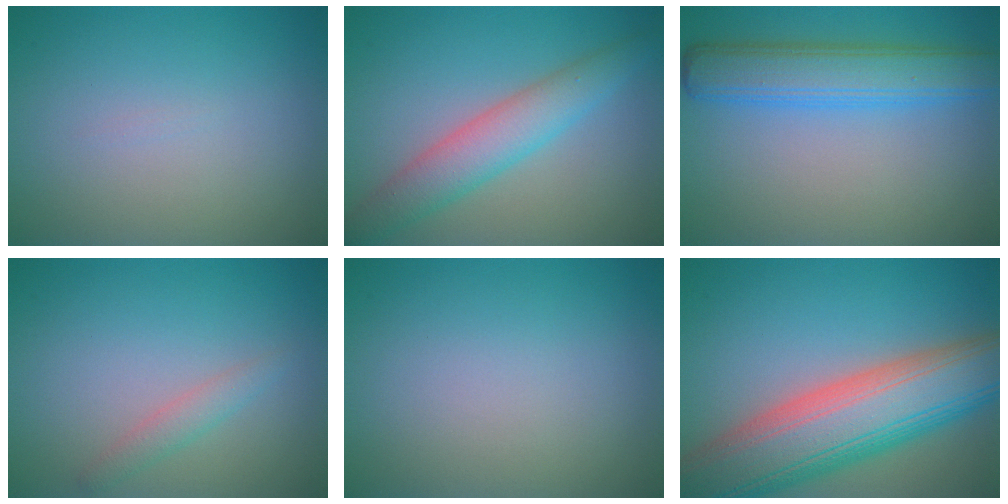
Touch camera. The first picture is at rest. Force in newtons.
{"total": 4.5, "press": 4.5, "slide": 0.1}
{"total": 5.8, "press": 5.8, "slide": 0.1}
{"total": 1.5, "press": 1.5, "slide": 0.2}
{"total": 0.0}
{"total": 12.5, "press": 12.4, "slide": 0.6}